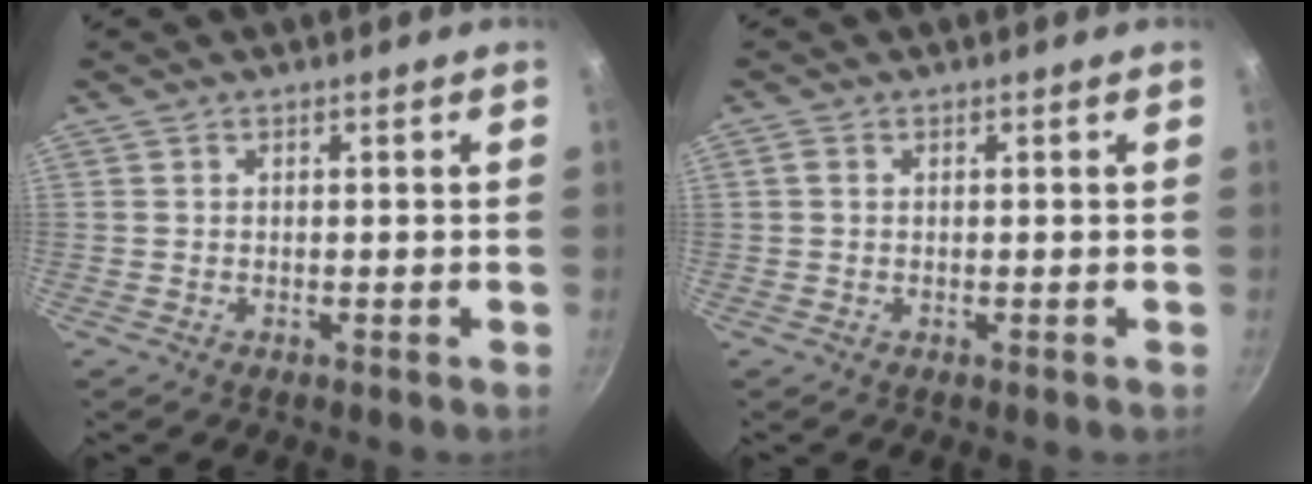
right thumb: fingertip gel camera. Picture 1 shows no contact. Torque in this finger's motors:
{"motor_torque": [0.21, -0.29, -0.48, 0.21, 0.05]}